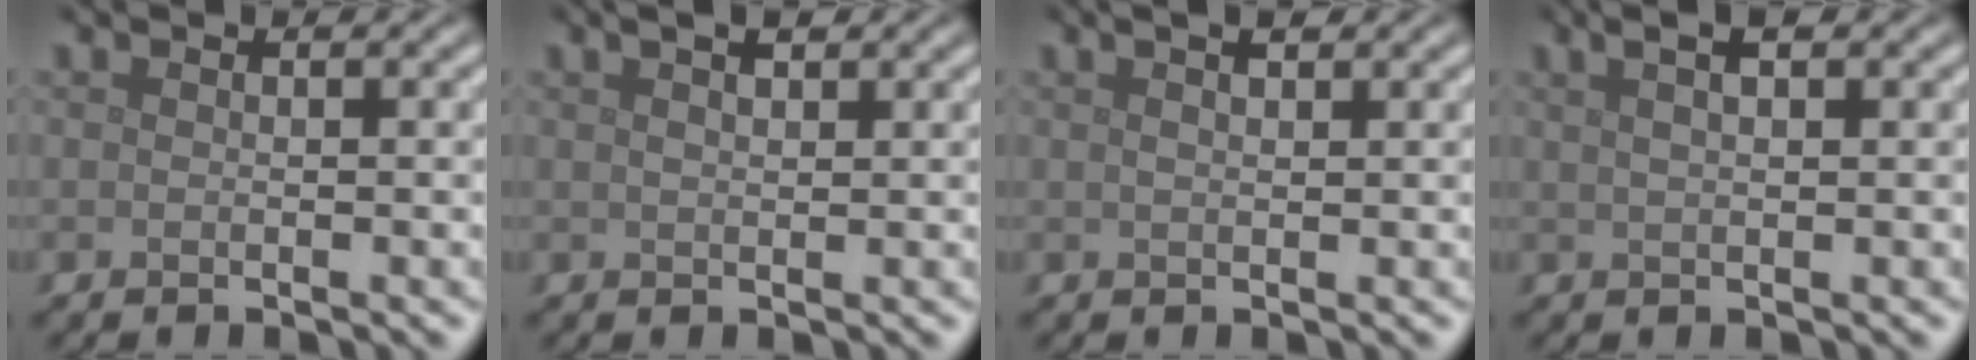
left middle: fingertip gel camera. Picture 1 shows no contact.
{"total": 2.8, "force": [1.8, 1.1, 1.8], "torque": [-0.019, 0.010, 0.013]}
{"total": 2.8, "force": [1.8, 1.0, 1.9], "torque": [-0.018, 0.012, 0.008]}
{"total": 3.9, "force": [2.3, 1.5, 2.8], "torque": [-0.031, 0.014, 0.016]}